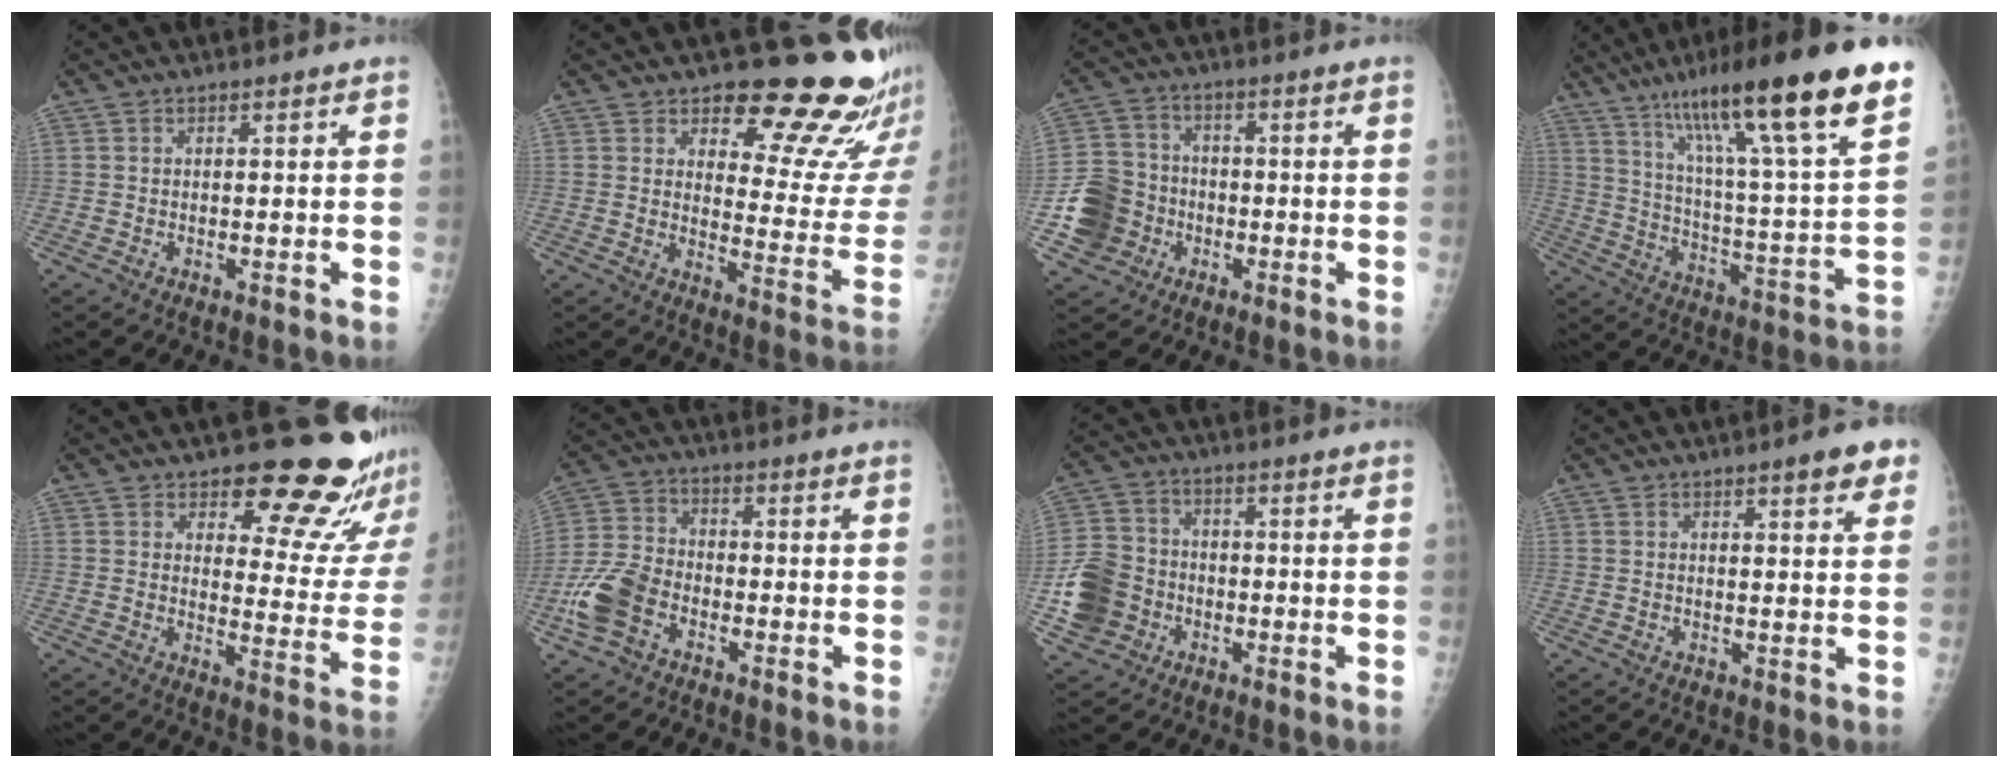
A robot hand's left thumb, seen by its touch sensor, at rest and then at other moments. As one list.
[{"total": 19.6, "force": [15.1, 6.9, 10.4], "torque": [-0.075, -0.120, 0.182]}, {"total": 10.7, "force": [-3.4, 9.6, 3.5], "torque": [-0.046, 0.019, -0.062]}, {"total": 26.9, "force": [17.1, 3.2, 20.5], "torque": [-0.317, -0.039, 0.275]}, {"total": 17.4, "force": [14.7, 5.5, 7.6], "torque": [-0.039, -0.131, 0.174]}, {"total": 9.6, "force": [-4.1, 6.2, 6.0], "torque": [-0.131, 0.023, -0.084]}, {"total": 10.8, "force": [-3.2, 9.3, 4.4], "torque": [-0.072, 0.015, -0.060]}, {"total": 5.6, "force": [3.3, 1.2, 4.4], "torque": [-0.046, -0.011, 0.038]}]